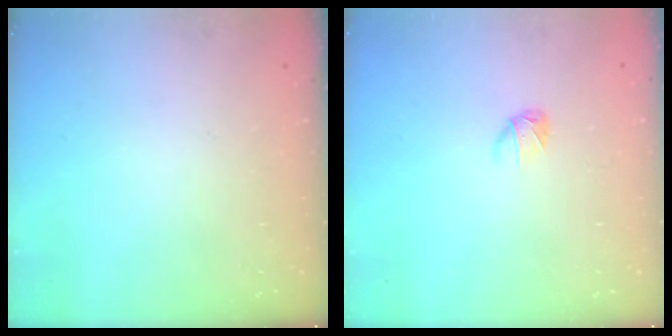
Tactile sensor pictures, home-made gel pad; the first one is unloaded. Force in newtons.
{"total": 3.0, "press": 2.9, "slide": 0.7}